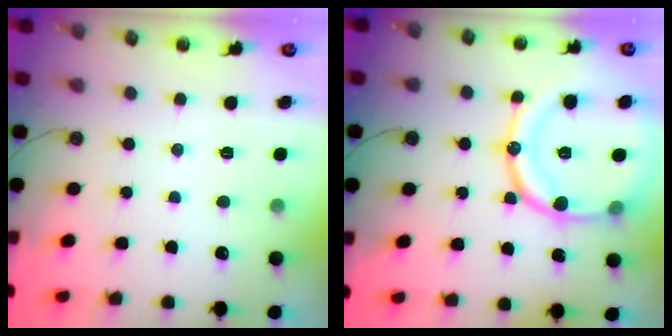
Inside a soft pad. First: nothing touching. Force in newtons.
{"total": 18.3, "press": 18.3, "slide": 1.1}